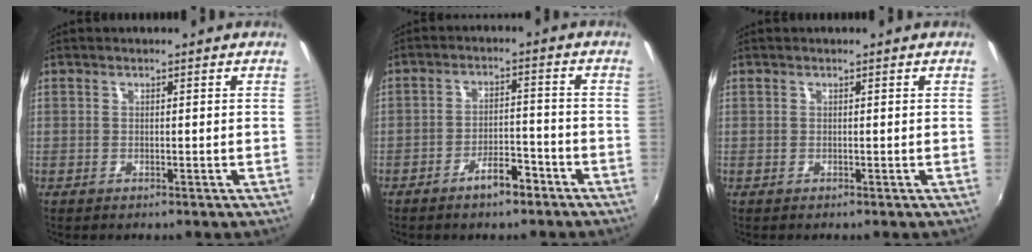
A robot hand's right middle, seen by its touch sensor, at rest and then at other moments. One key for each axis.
{"total": 5.6, "fx": -4.1, "fy": 2.0, "fz": 3.3, "tx": -0.064, "ty": 0.005, "tz": -0.057}
{"total": 0.0}